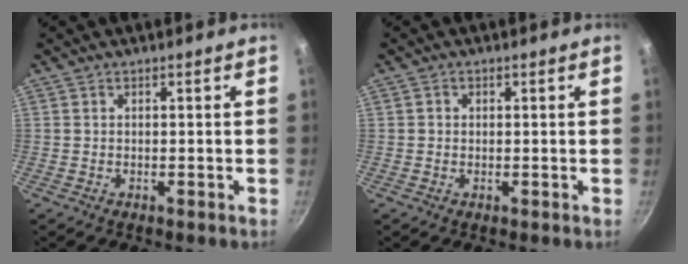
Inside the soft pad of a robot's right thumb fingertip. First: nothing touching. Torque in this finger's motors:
{"motor_torque": [-0.01, 0.13, 0.17, 0.38, 0.08]}